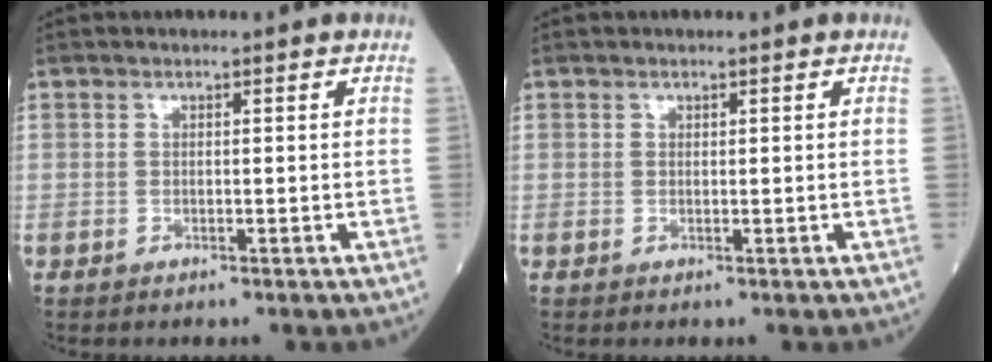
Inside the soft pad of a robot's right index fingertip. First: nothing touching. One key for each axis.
{"total": 0.0}